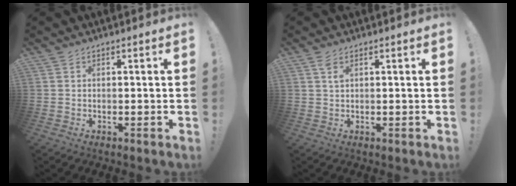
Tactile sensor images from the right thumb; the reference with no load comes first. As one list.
[{"total": 2.3, "force": [1.1, 0.9, 1.8], "torque": [-0.037, 0.001, 0.019]}]